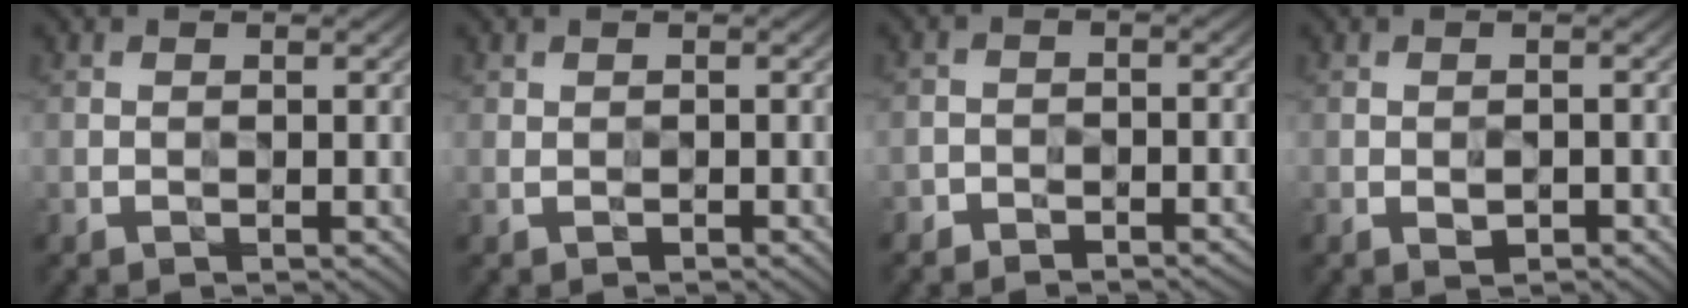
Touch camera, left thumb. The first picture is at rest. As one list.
[{"total": 0.5, "force": [0.0, 0.4, 0.3], "torque": [-0.006, 0.000, 0.000]}, {"total": 2.5, "force": [-2.3, 1.0, 0.4], "torque": [-0.002, 0.000, -0.043]}, {"total": 1.4, "force": [-0.6, 0.8, 1.1], "torque": [-0.015, -0.001, -0.009]}]